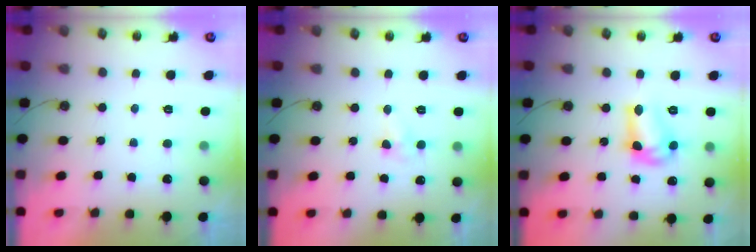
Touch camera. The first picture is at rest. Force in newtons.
{"total": 5.2, "press": 5.1, "slide": 0.4}
{"total": 10.9, "press": 10.9, "slide": 0.6}